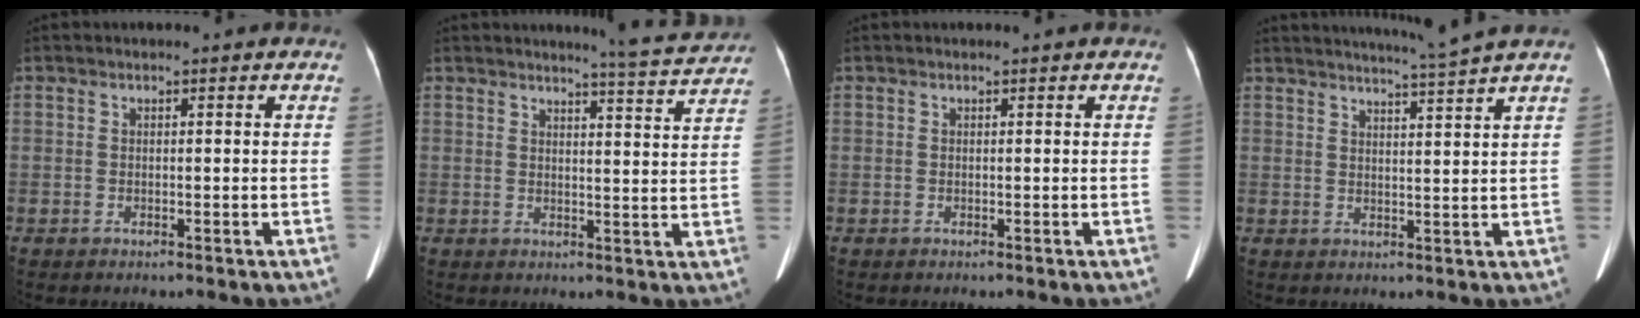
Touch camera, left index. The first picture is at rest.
{"total": 6.9, "force": [6.8, -0.4, 1.3], "torque": [-0.031, -0.019, 0.076]}
{"total": 0.6, "force": [0.5, 0.0, 0.2], "torque": [-0.002, 0.006, 0.010]}
{"total": 6.7, "force": [5.9, -2.3, 2.1], "torque": [-0.037, -0.015, 0.089]}